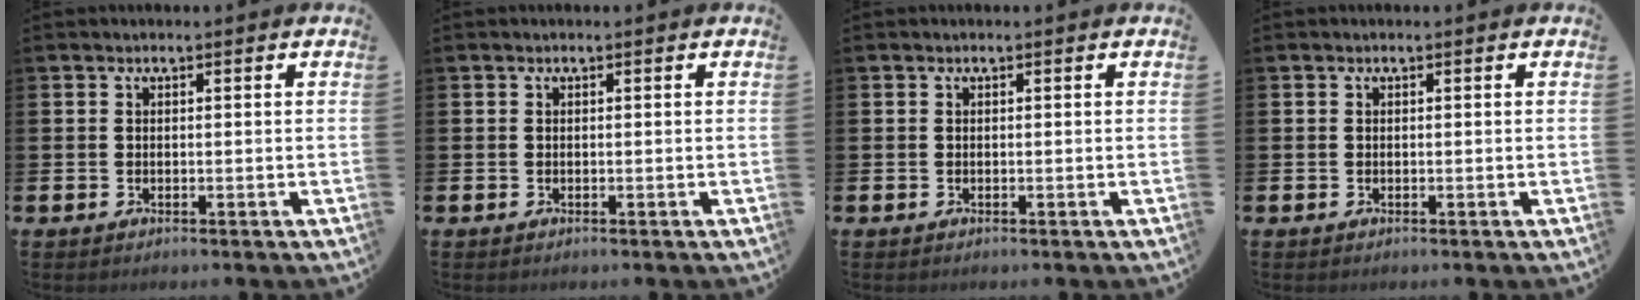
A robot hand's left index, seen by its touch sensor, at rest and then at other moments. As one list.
[{"total": 0.0}, {"total": 0.0}, {"total": 0.0}]